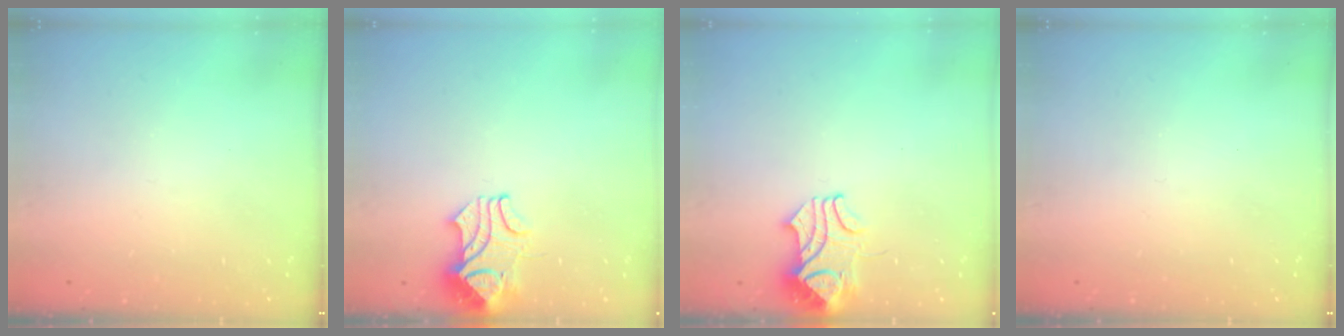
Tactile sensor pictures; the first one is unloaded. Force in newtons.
{"total": 2.4, "press": 2.2, "slide": 0.9}
{"total": 3.6, "press": 3.6, "slide": 0.5}
{"total": 0.0}